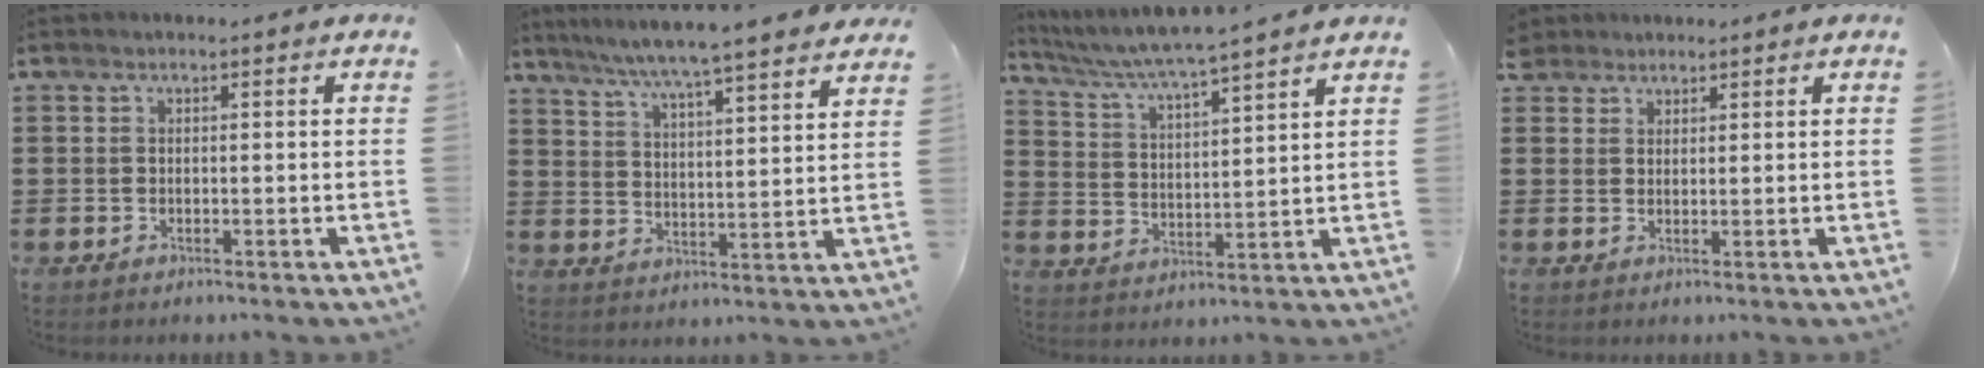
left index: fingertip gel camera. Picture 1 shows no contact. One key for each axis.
{"total": 5.8, "fx": 5.4, "fy": -0.9, "fz": 2.1, "tx": -0.064, "ty": -0.038, "tz": 0.089}
{"total": 4.7, "fx": 4.3, "fy": -0.7, "fz": 1.7, "tx": -0.055, "ty": -0.033, "tz": 0.068}
{"total": 2.3, "fx": 1.9, "fy": 1.3, "fz": 0.0, "tx": -0.008, "ty": 0.008, "tz": 0.037}